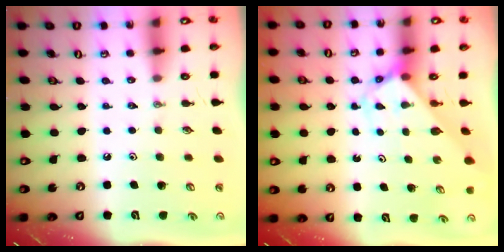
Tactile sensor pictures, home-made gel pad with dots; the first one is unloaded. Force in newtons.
{"total": 2.8, "press": 2.8, "slide": 0.1}